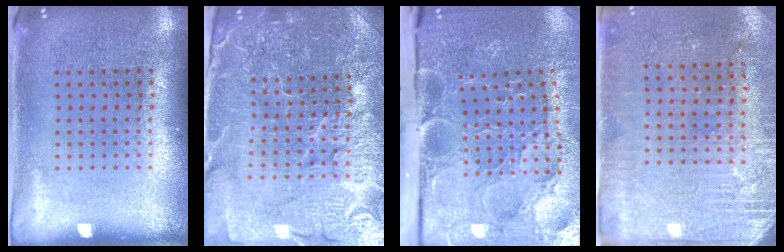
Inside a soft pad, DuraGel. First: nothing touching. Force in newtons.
{"total": 5.3, "press": 4.9, "slide": 2.1}
{"total": 4.1, "press": 3.7, "slide": 1.7}
{"total": 2.9, "press": 2.8, "slide": 0.9}